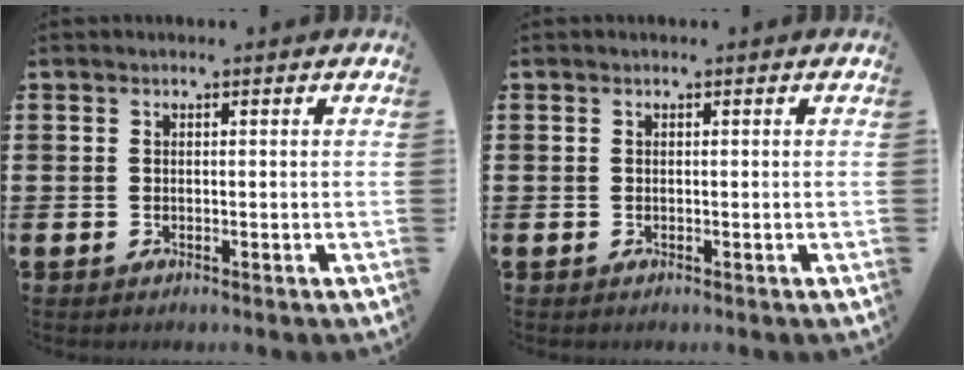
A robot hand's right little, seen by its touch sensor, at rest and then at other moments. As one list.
[{"total": 0.0}]